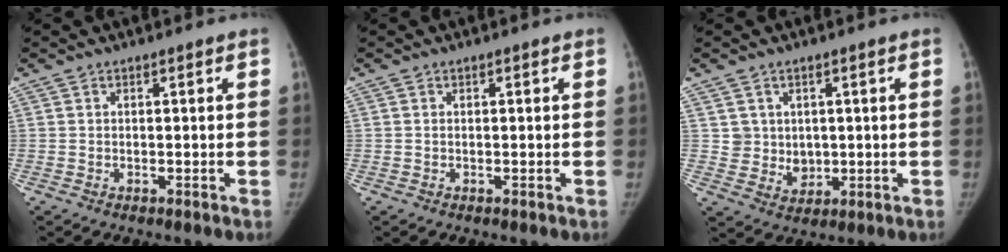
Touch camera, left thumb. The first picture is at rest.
{"total": 0.0}
{"total": 5.1, "force": [1.5, 4.8, 0.9], "torque": [0.009, -0.012, 0.038]}